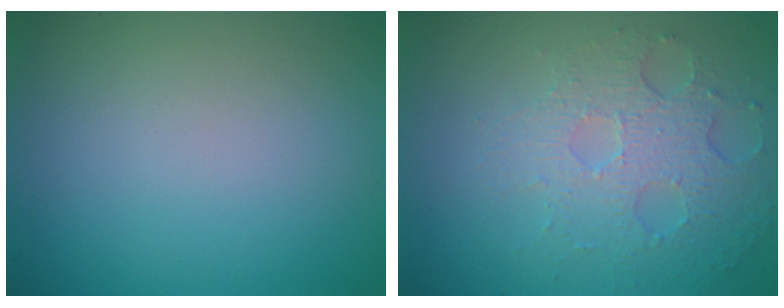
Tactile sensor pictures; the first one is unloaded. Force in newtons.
{"total": 5.0, "press": 3.5, "slide": 3.7}